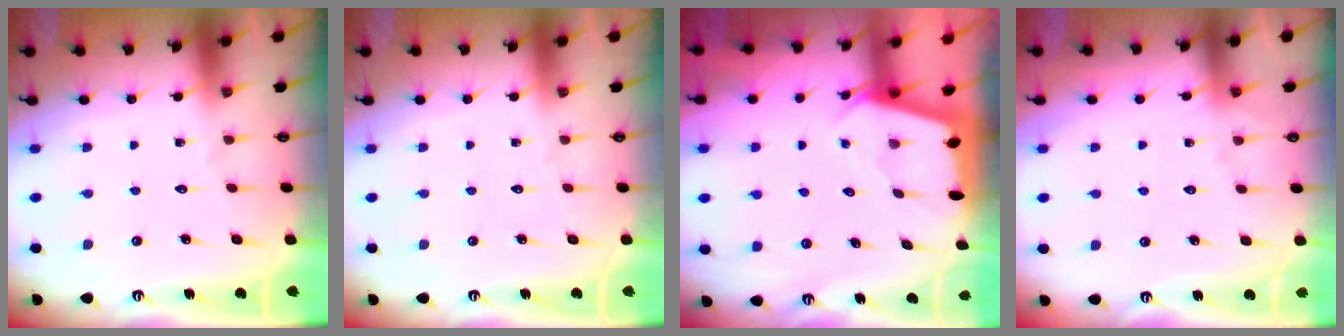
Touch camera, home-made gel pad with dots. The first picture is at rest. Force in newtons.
{"total": 0.0}
{"total": 2.2, "press": 2.2, "slide": 0.3}
{"total": 5.1, "press": 5.1, "slide": 0.6}